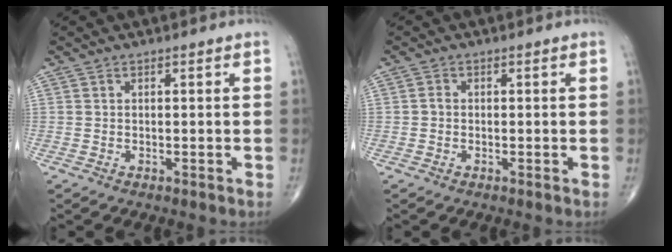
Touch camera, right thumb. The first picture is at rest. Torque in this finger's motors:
{"motor_torque": [-0.83, 0.18, -0.30, 0.13, 0.04]}